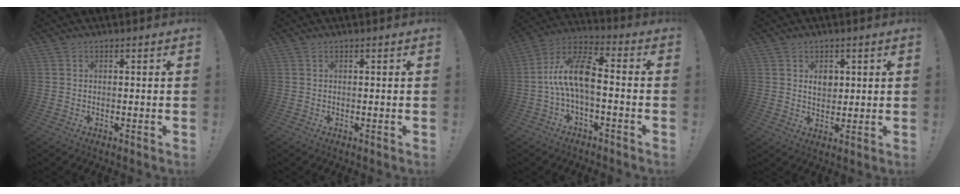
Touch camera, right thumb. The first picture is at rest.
{"total": 0.0}
{"total": 12.5, "force": [-0.8, 5.2, 11.4], "torque": [-0.223, 0.010, -0.014]}
{"total": 4.6, "force": [1.7, 3.8, 2.1], "torque": [-0.023, -0.008, 0.028]}